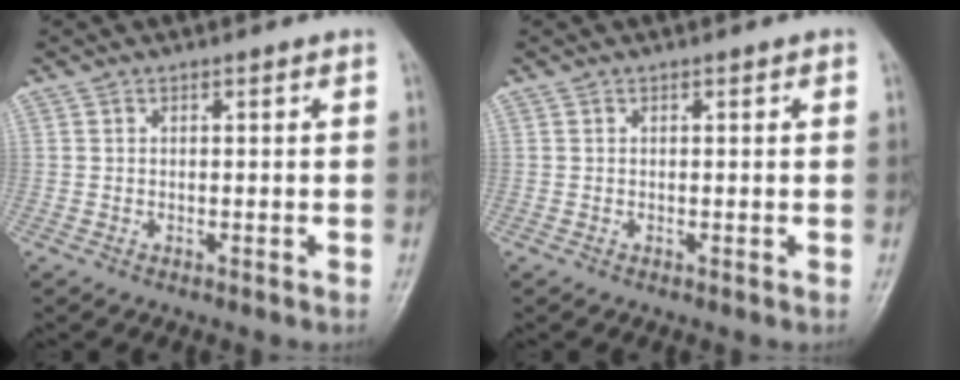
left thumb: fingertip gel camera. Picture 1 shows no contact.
{"total": 0.6, "force": [0.3, 0.3, 0.5], "torque": [-0.004, 0.000, 0.002]}